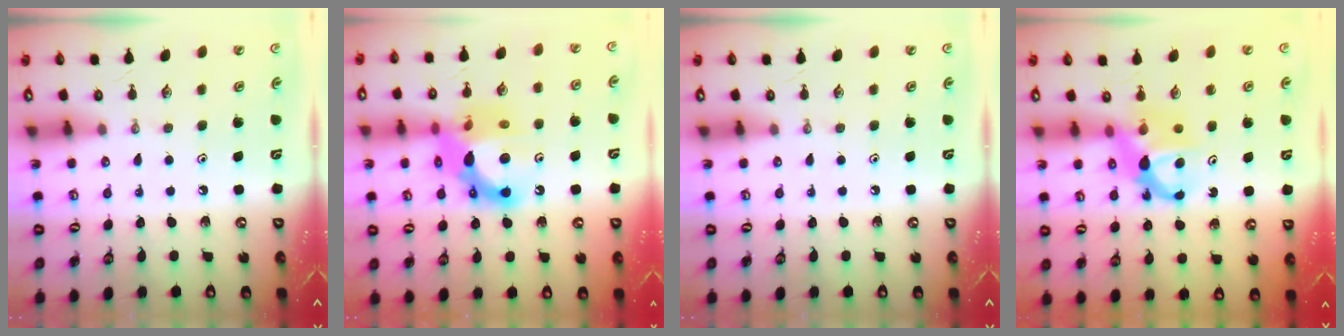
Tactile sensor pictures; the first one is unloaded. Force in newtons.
{"total": 15.8, "press": 15.8, "slide": 1.3}
{"total": 0.0}
{"total": 6.9, "press": 6.8, "slide": 0.6}